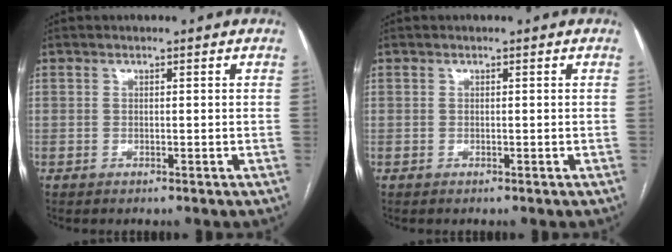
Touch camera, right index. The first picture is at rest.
{"total": 0.0}